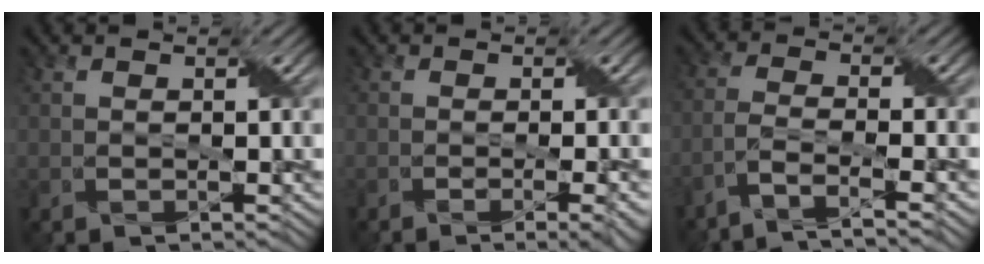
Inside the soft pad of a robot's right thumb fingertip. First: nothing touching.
{"total": 4.7, "force": [-2.2, 1.2, 4.0], "torque": [-0.046, 0.002, -0.025]}
{"total": 5.7, "force": [-4.2, 1.0, 3.8], "torque": [-0.065, 0.004, -0.088]}